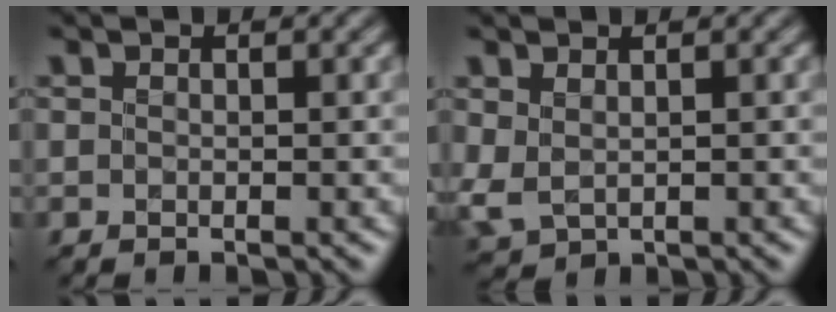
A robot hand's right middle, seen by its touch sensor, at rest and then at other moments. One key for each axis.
{"total": 2.1, "fx": 0.5, "fy": 1.5, "fz": 1.4, "tx": -0.044, "ty": -0.007, "tz": 0.013}